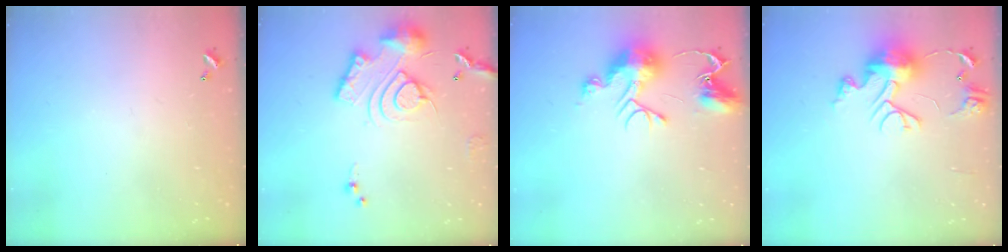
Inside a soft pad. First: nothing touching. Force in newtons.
{"total": 14.9, "press": 14.9, "slide": 1.3}
{"total": 11.3, "press": 11.3, "slide": 1.1}
{"total": 12.5, "press": 12.4, "slide": 0.9}